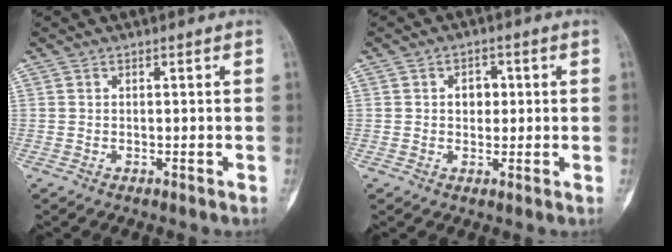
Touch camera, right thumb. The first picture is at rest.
{"total": 3.6, "force": [0.5, 2.8, 2.3], "torque": [-0.011, 0.005, 0.004]}